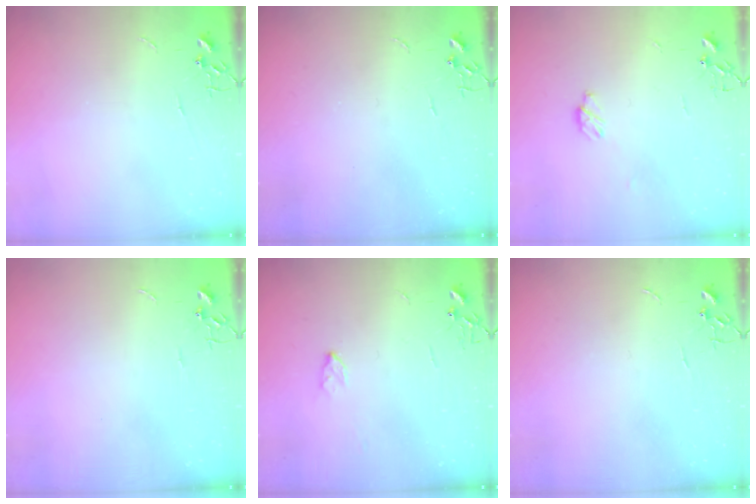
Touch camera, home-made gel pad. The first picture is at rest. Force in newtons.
{"total": 0.0}
{"total": 4.2, "press": 4.2, "slide": 0.3}
{"total": 0.0}
{"total": 3.6, "press": 3.6, "slide": 0.6}
{"total": 0.0}